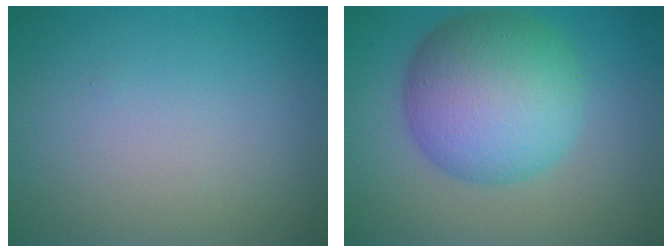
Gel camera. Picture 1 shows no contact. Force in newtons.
{"total": 10.0, "press": 10.0, "slide": 0.2}